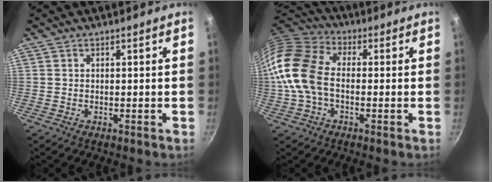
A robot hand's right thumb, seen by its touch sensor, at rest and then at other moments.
{"total": 14.7, "force": [-1.2, 9.8, 10.9], "torque": [-0.201, 0.032, -0.043]}